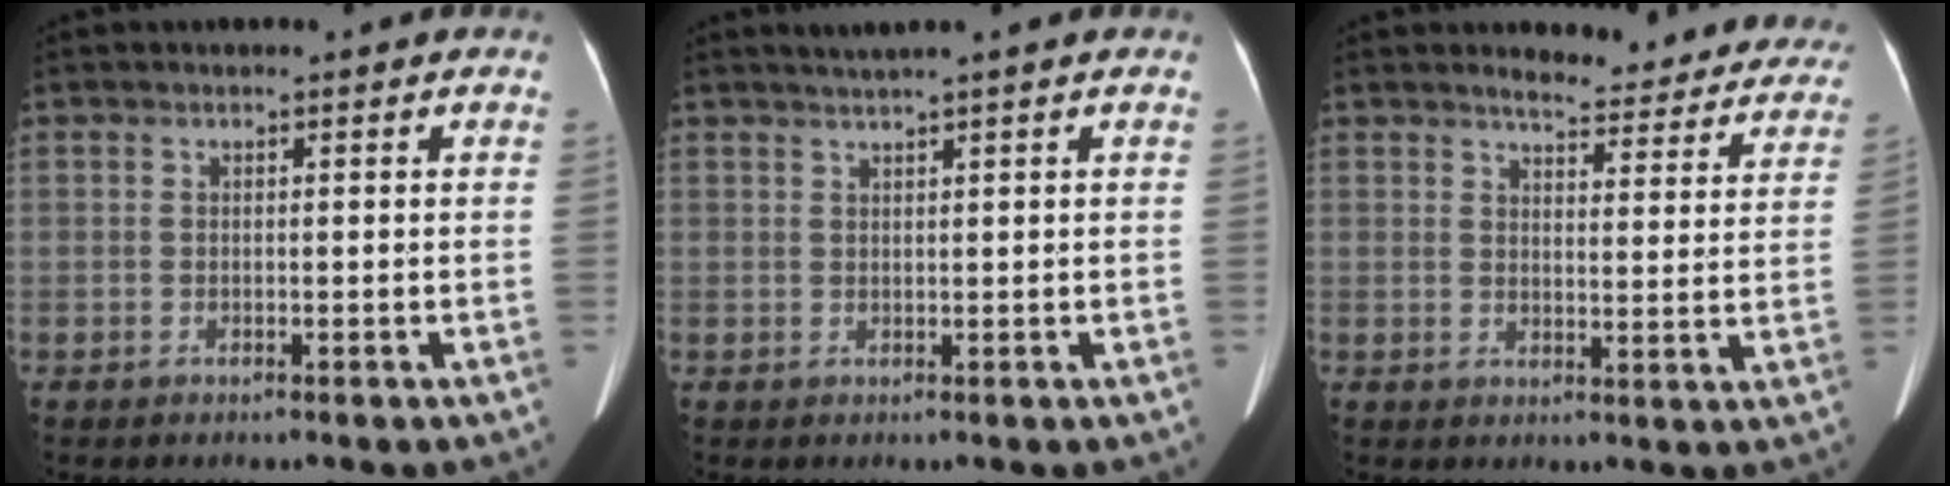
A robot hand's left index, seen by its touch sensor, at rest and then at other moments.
{"total": 2.7, "force": [2.1, -0.7, 1.4], "torque": [-0.020, 0.014, 0.039]}
{"total": 14.5, "force": [13.7, 3.1, 3.5], "torque": [-0.013, -0.035, 0.136]}